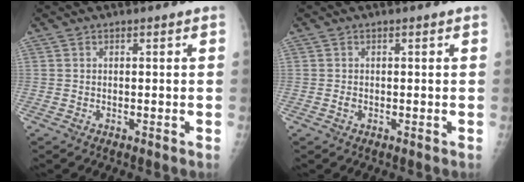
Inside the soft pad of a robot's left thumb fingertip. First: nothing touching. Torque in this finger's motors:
{"motor_torque": [-0.24, 0.44, 0.26, 0.12, 0.00]}